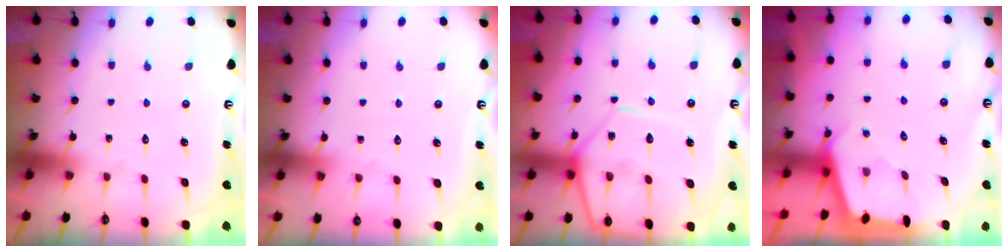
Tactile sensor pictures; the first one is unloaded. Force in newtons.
{"total": 2.2, "press": 2.2, "slide": 0.4}
{"total": 11.4, "press": 11.4, "slide": 1.1}
{"total": 2.4, "press": 2.4, "slide": 0.3}